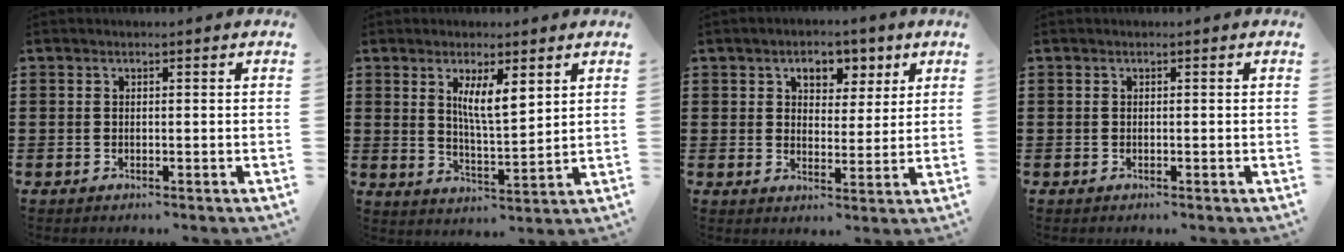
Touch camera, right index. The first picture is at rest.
{"total": 5.9, "force": [2.7, 1.4, 5.0], "torque": [-0.098, -0.001, 0.044]}
{"total": 4.9, "force": [2.8, 3.3, 2.4], "torque": [-0.041, 0.004, 0.042]}
{"total": 0.0}